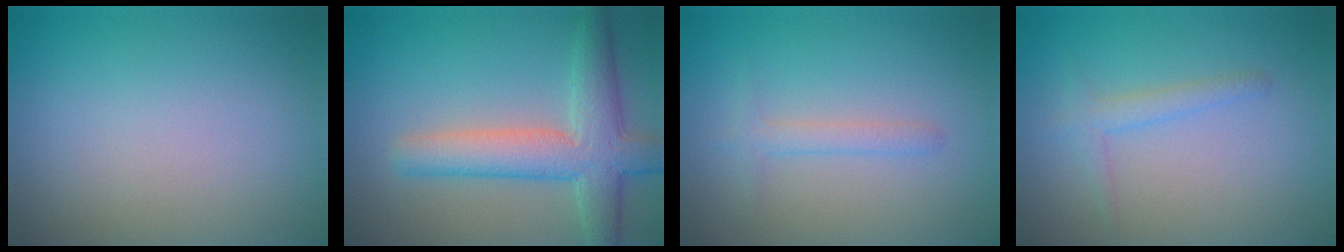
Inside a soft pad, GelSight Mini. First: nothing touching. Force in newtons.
{"total": 6.0, "press": 6.0, "slide": 0.1}
{"total": 1.4, "press": 1.4, "slide": 0.1}
{"total": 1.6, "press": 1.6, "slide": 0.1}